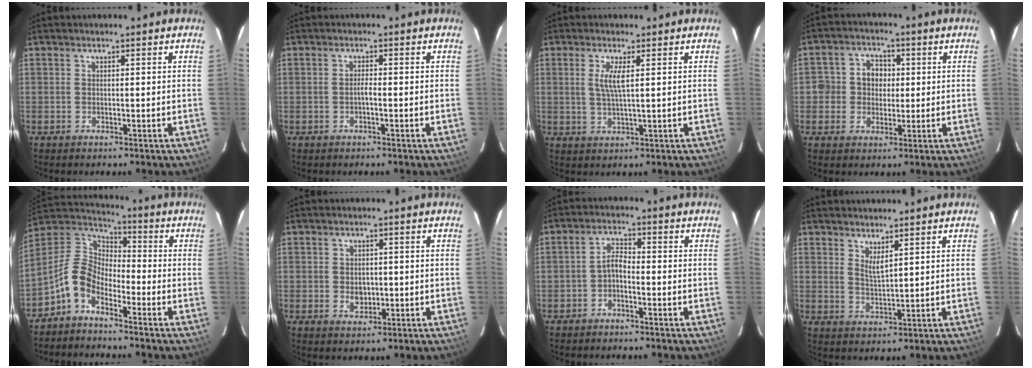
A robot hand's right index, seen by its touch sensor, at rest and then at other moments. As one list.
[{"total": 1.1, "force": [-0.6, 0.1, 0.9], "torque": [-0.017, 0.004, -0.012]}, {"total": 3.7, "force": [0.9, 0.2, 3.6], "torque": [-0.071, -0.004, 0.017]}, {"total": 6.0, "force": [-0.3, 5.8, 1.7], "torque": [-0.026, 0.021, -0.008]}, {"total": 9.0, "force": [-5.3, 5.1, 5.2], "torque": [-0.111, 0.026, -0.120]}, {"total": 3.2, "force": [-0.4, 2.7, 1.8], "torque": [-0.029, 0.000, -0.002]}, {"total": 2.6, "force": [-1.6, 1.1, 1.7], "torque": [-0.038, 0.011, -0.031]}, {"total": 3.1, "force": [2.2, 0.4, 2.1], "torque": [-0.038, -0.007, 0.038]}]